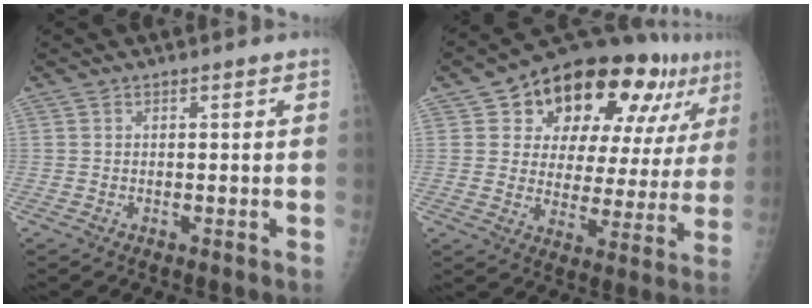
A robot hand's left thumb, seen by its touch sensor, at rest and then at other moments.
{"total": 23.0, "force": [12.5, 11.3, 15.6], "torque": [-0.179, -0.013, 0.185]}